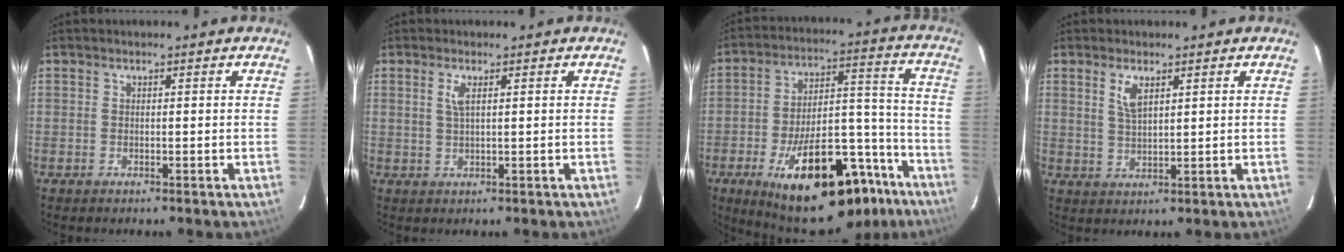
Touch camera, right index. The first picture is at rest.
{"total": 2.0, "force": [0.7, 0.4, 1.8], "torque": [-0.037, 0.002, 0.014]}
{"total": 26.9, "force": [-17.1, 10.9, 17.7], "torque": [-0.280, 0.024, -0.232]}
{"total": 3.7, "force": [1.9, 1.4, 2.9], "torque": [-0.055, -0.001, 0.038]}